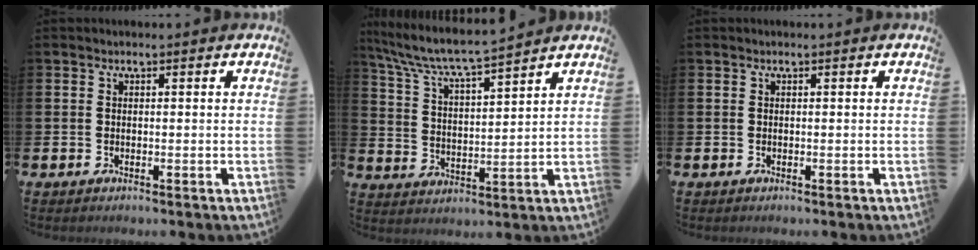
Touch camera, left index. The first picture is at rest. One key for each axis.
{"total": 7.0, "fx": 6.5, "fy": 0.3, "fz": 2.6, "tx": -0.075, "ty": -0.044, "tz": 0.109}
{"total": 0.0}